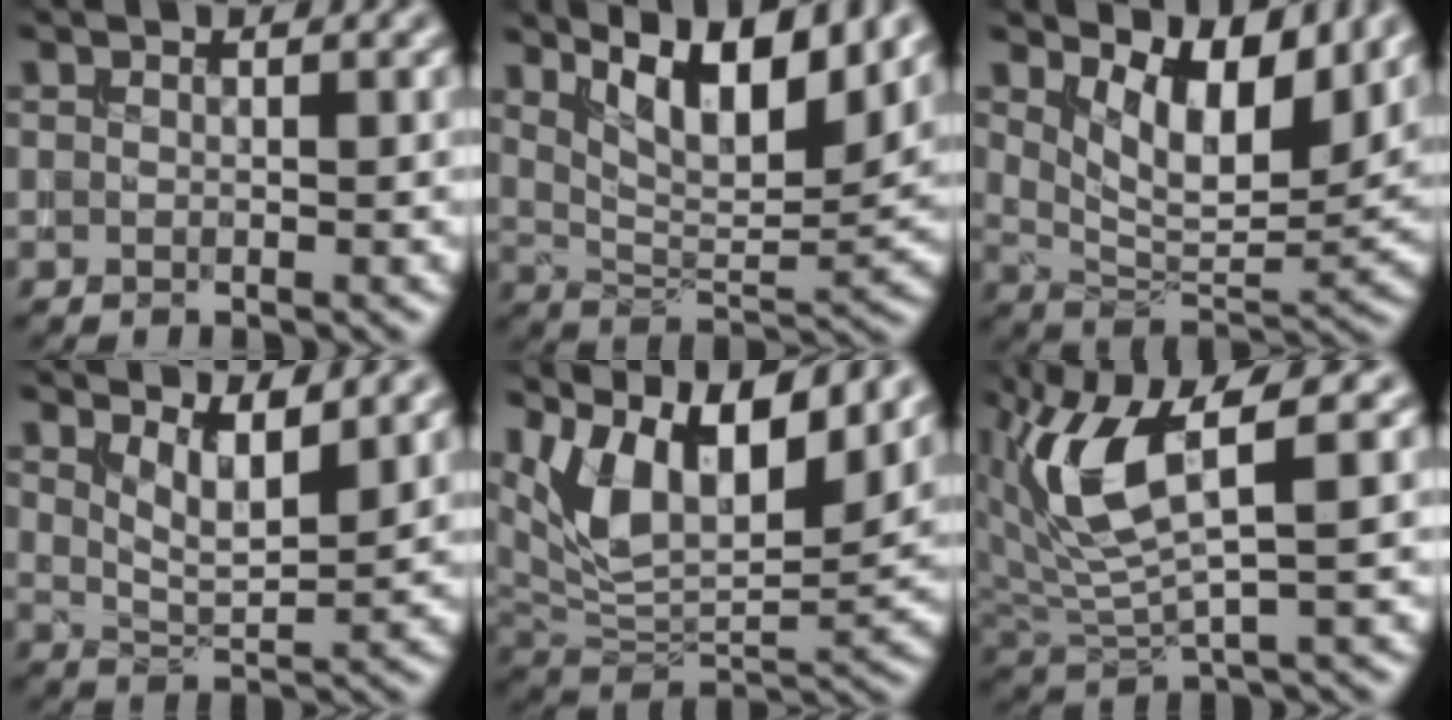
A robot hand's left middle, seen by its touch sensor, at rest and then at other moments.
{"total": 8.8, "force": [5.1, 2.8, 6.6], "torque": [-0.112, 0.002, 0.088]}
{"total": 7.6, "force": [3.9, 3.7, 5.4], "torque": [-0.090, -0.013, 0.064]}
{"total": 3.5, "force": [2.2, 1.1, 2.4], "torque": [-0.047, -0.011, 0.042]}
{"total": 11.8, "force": [6.7, 5.1, 8.3], "torque": [-0.153, 0.011, 0.117]}
{"total": 7.3, "force": [2.6, 2.6, 6.3], "torque": [-0.148, -0.001, 0.053]}